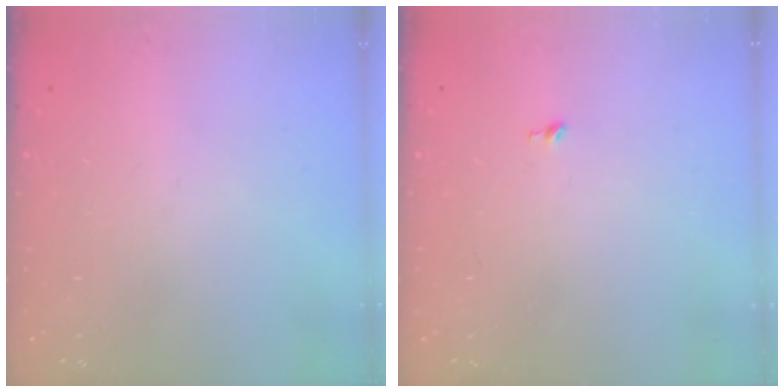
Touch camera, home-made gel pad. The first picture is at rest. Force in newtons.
{"total": 5.3, "press": 5.3, "slide": 0.4}